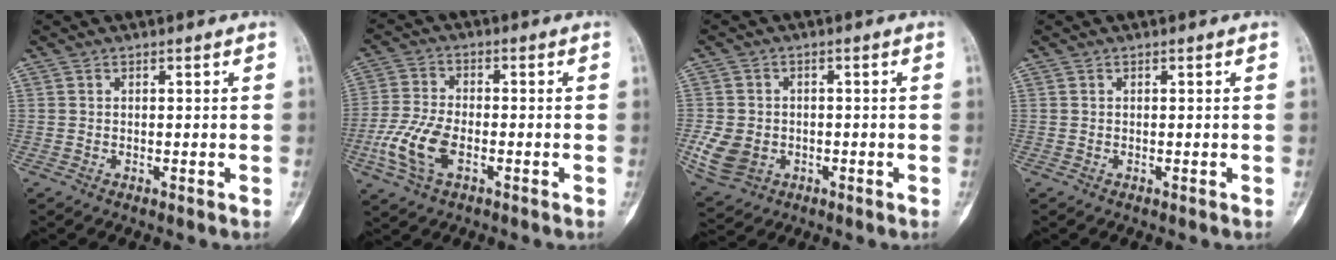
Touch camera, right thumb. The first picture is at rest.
{"total": 9.6, "force": [-3.2, 5.0, 7.5], "torque": [-0.174, 0.008, -0.066]}
{"total": 7.5, "force": [-1.7, 6.1, 4.1], "torque": [-0.071, 0.007, -0.022]}
{"total": 0.0}